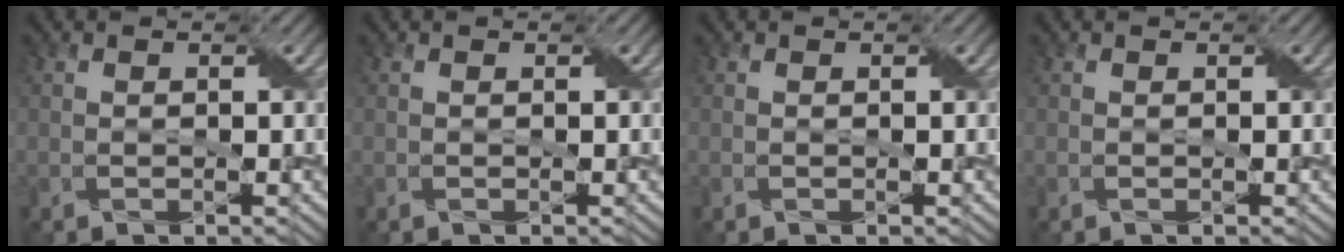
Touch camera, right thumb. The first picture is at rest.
{"total": 0.0}
{"total": 0.0}
{"total": 0.0}